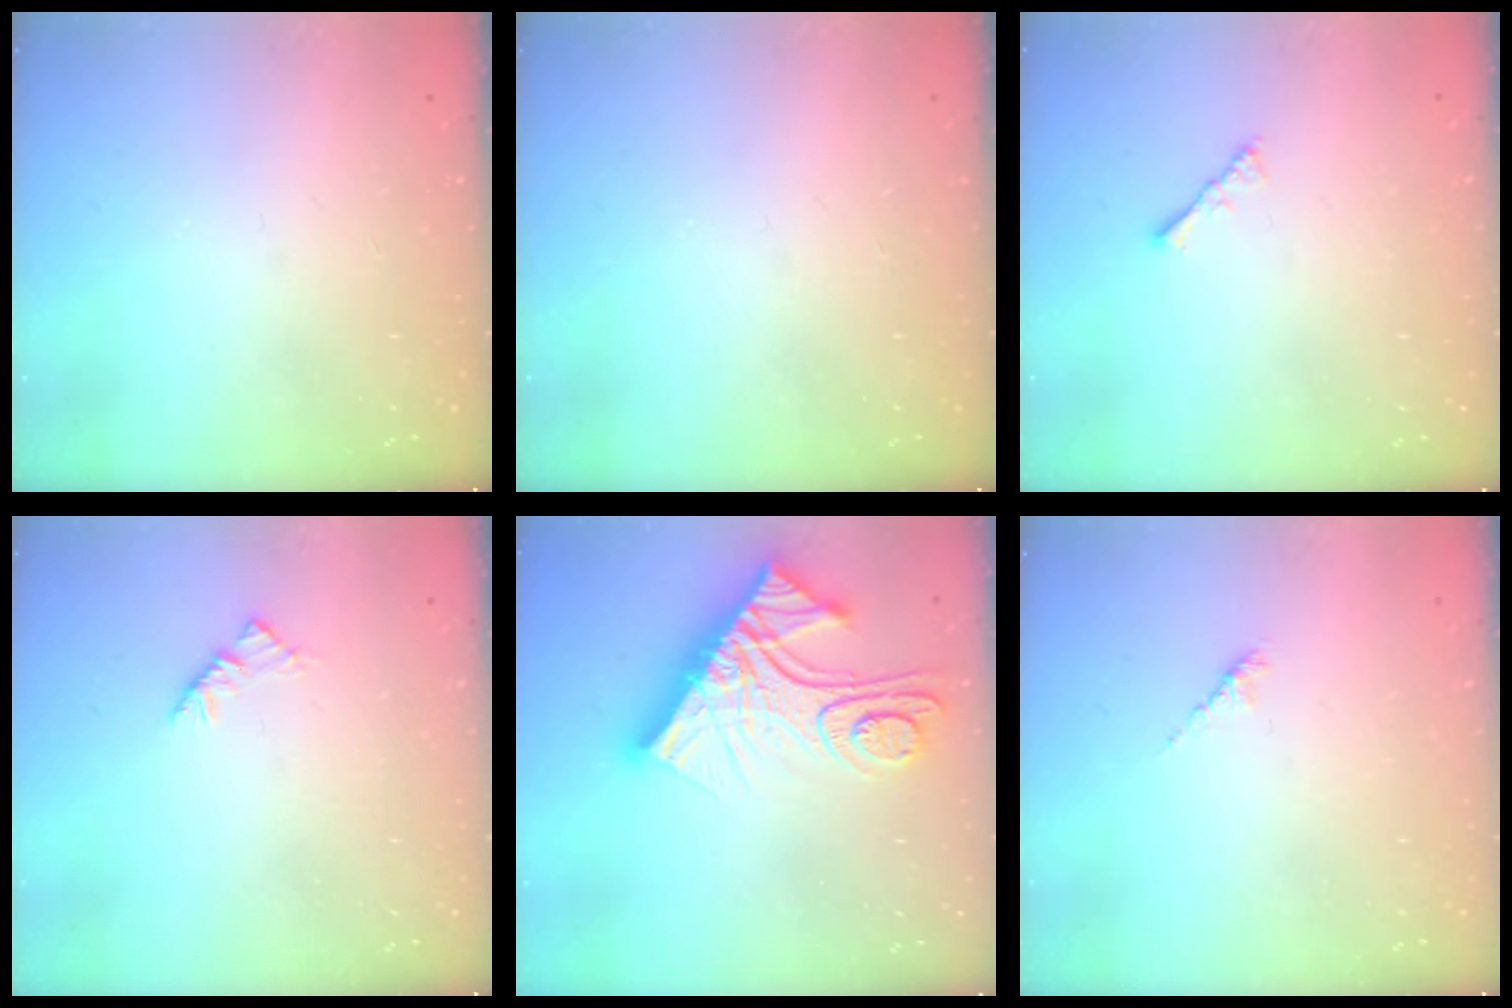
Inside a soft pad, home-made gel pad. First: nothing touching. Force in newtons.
{"total": 0.0}
{"total": 2.2, "press": 2.1, "slide": 0.5}
{"total": 2.9, "press": 2.8, "slide": 0.7}
{"total": 21.9, "press": 21.8, "slide": 1.9}
{"total": 2.6, "press": 2.4, "slide": 0.7}